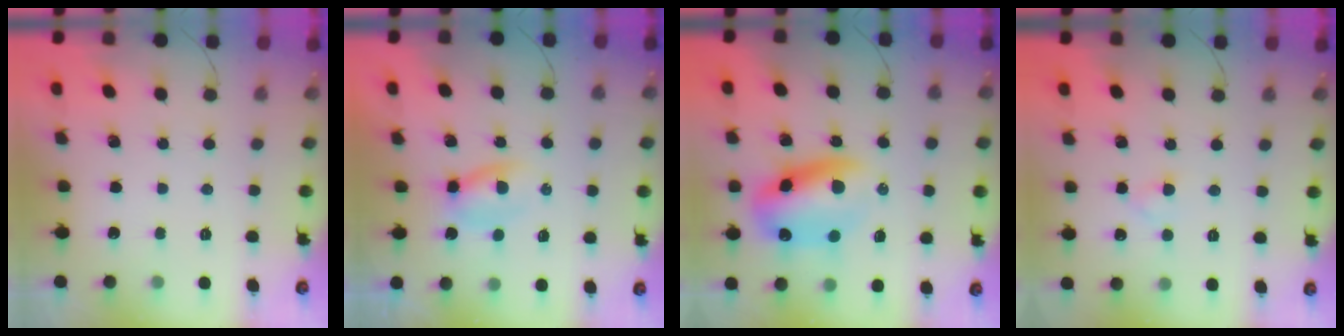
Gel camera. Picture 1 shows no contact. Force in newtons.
{"total": 2.2, "press": 2.0, "slide": 1.1}
{"total": 13.3, "press": 12.8, "slide": 3.5}
{"total": 1.9, "press": 1.7, "slide": 1.0}